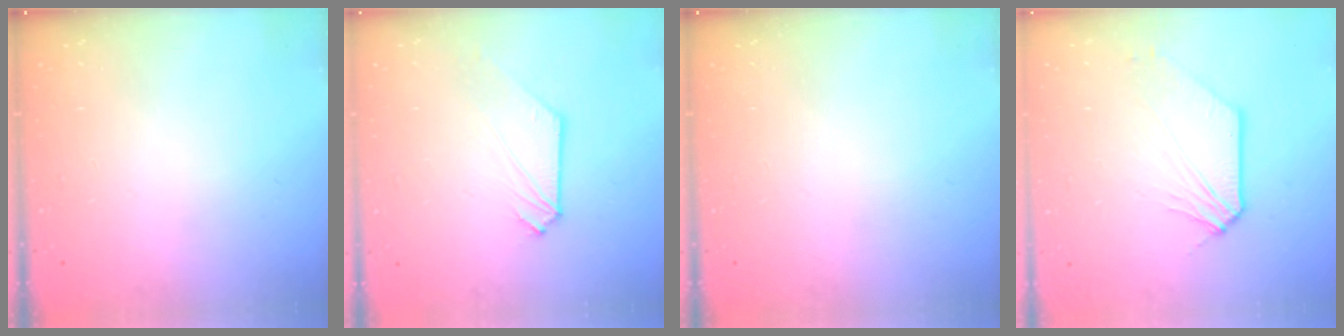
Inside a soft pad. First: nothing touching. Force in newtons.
{"total": 0.7, "press": 0.7, "slide": 0.1}
{"total": 0.0}
{"total": 4.1, "press": 4.0, "slide": 0.6}